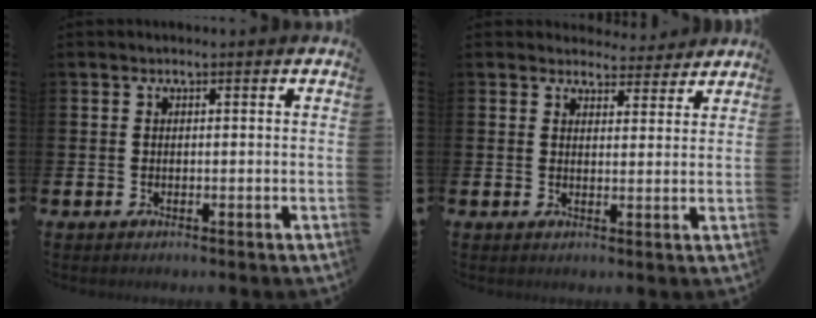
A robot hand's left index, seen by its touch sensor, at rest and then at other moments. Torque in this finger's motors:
{"motor_torque": [0.17, -0.17, 0.09, 0.00]}